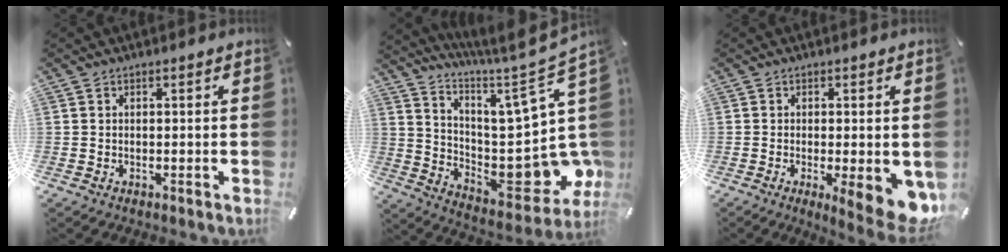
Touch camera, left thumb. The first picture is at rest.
{"total": 17.6, "force": [-1.2, 8.3, 15.5], "torque": [-0.171, -0.041, -0.018]}
{"total": 9.1, "force": [-2.4, 2.3, 8.5], "torque": [-0.105, -0.010, -0.029]}